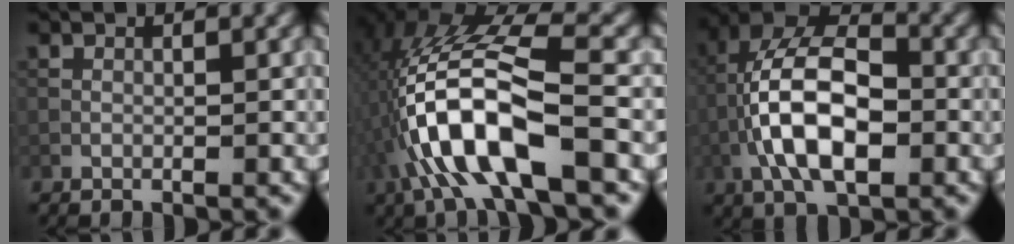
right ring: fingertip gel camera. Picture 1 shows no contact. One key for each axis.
{"total": 11.6, "fx": -3.6, "fy": 3.8, "fz": 10.4, "tx": -0.217, "ty": 0.011, "tz": -0.064}
{"total": 9.9, "fx": -1.9, "fy": 4.9, "fz": 8.4, "tx": -0.163, "ty": 0.018, "tz": -0.040}